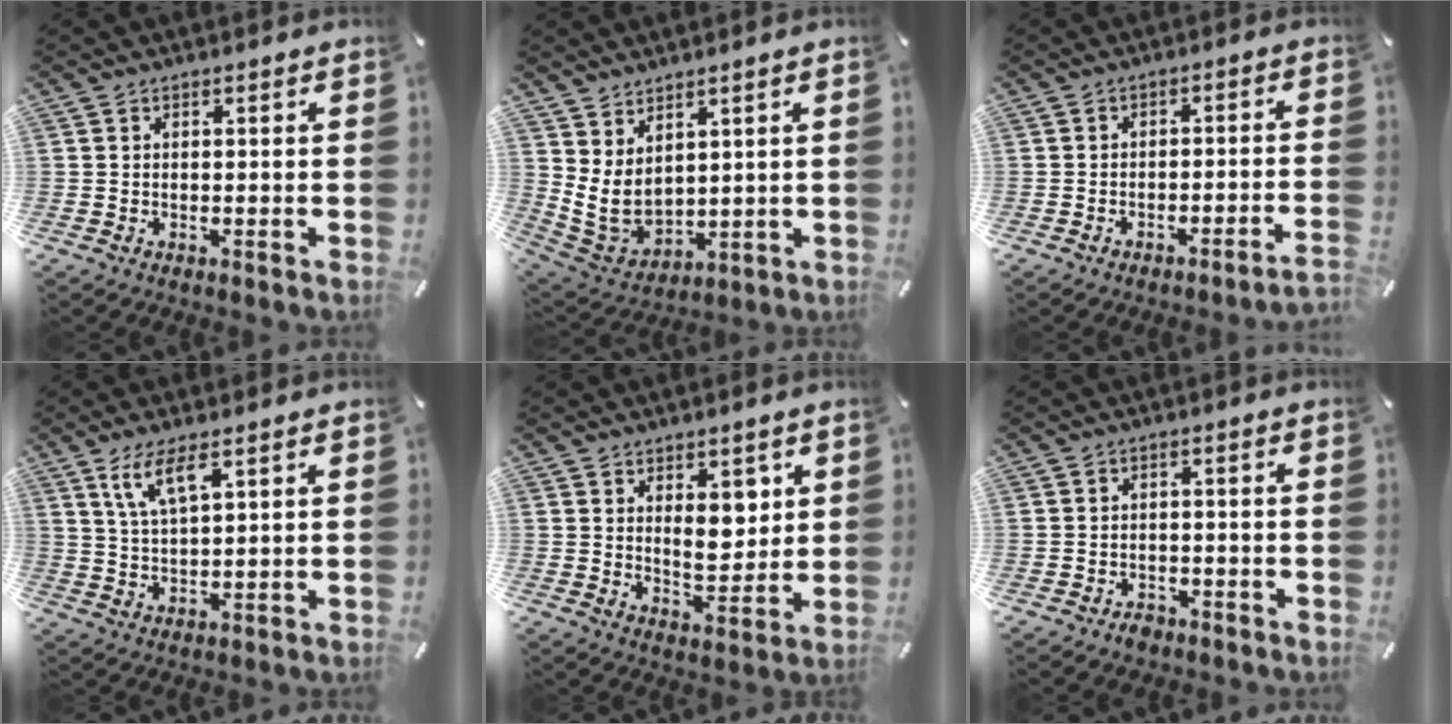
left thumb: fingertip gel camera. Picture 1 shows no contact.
{"total": 6.9, "force": [3.4, 5.0, 3.3], "torque": [-0.092, -0.031, 0.066]}
{"total": 3.2, "force": [-2.4, 0.3, 2.1], "torque": [-0.036, 0.004, -0.043]}
{"total": 6.9, "force": [4.2, 2.1, 5.1], "torque": [-0.113, 0.000, 0.075]}
{"total": 8.0, "force": [3.4, 5.0, 5.1], "torque": [-0.055, -0.018, 0.056]}
{"total": 2.5, "force": [-1.8, 1.5, 0.8], "torque": [-0.015, 0.011, -0.035]}